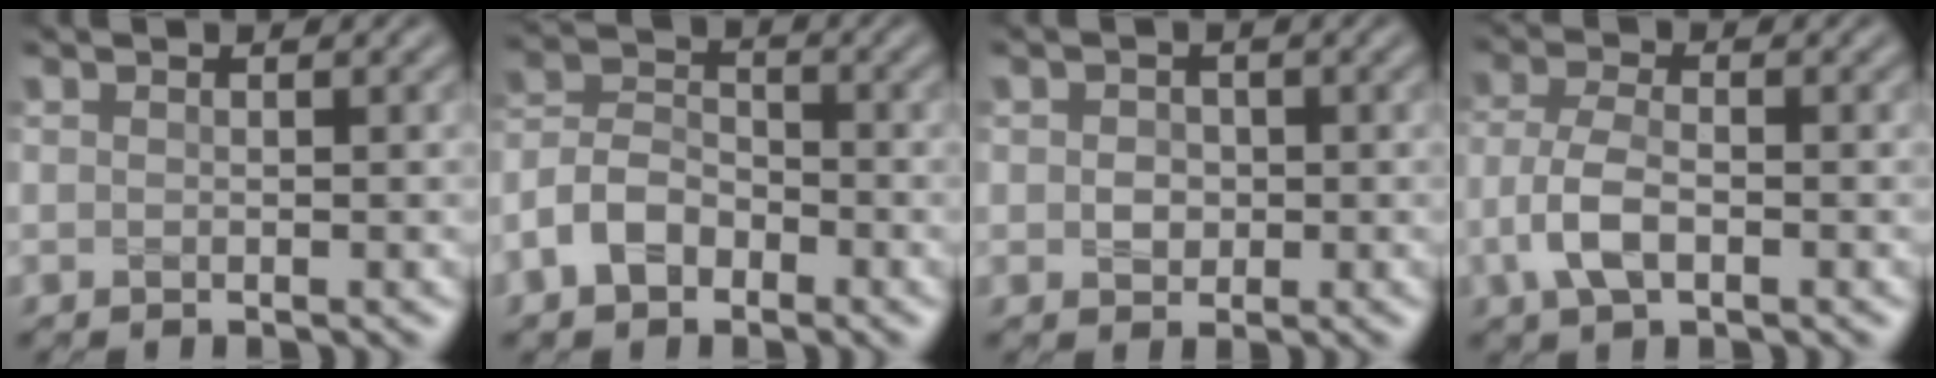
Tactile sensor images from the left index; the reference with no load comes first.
{"total": 4.4, "force": [-2.4, 2.8, 2.3], "torque": [-0.048, 0.006, -0.057]}
{"total": 1.8, "force": [0.0, 1.5, 0.9], "torque": [-0.015, -0.001, -0.003]}
{"total": 3.8, "force": [-1.2, 1.9, 3.1], "torque": [-0.069, 0.000, -0.031]}